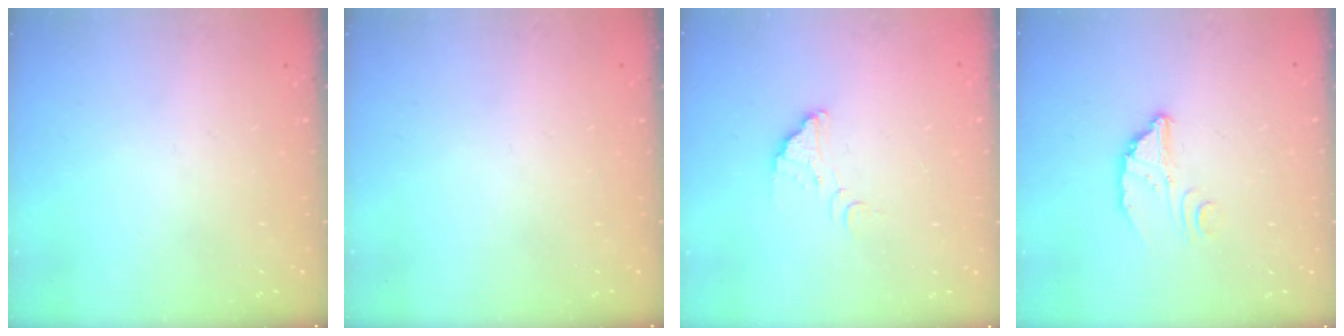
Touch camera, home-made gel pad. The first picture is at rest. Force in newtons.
{"total": 0.0}
{"total": 2.5, "press": 2.5, "slide": 0.1}
{"total": 3.7, "press": 3.7, "slide": 0.2}